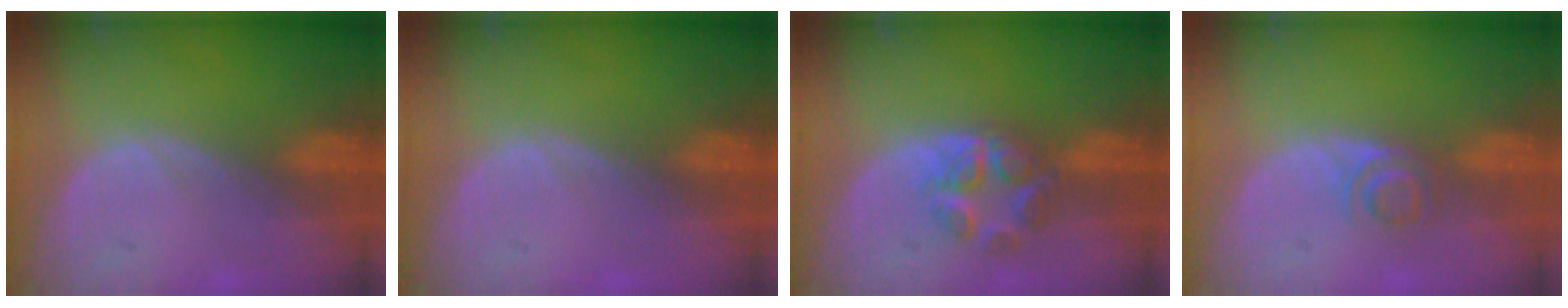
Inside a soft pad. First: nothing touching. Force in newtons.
{"total": 0.0}
{"total": 5.9, "press": 5.4, "slide": 2.2}
{"total": 3.1, "press": 2.9, "slide": 0.8}